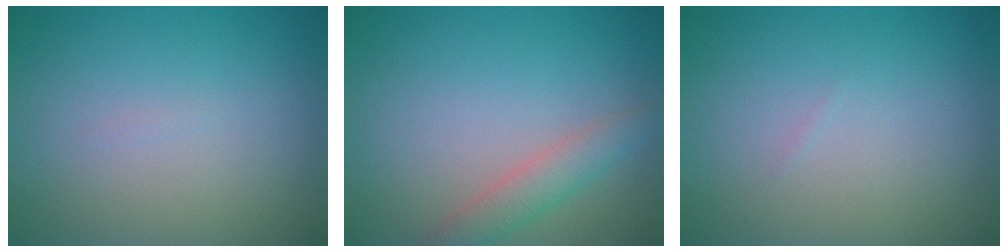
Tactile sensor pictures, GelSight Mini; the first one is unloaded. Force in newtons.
{"total": 2.5, "press": 2.5, "slide": 0.2}
{"total": 0.0}